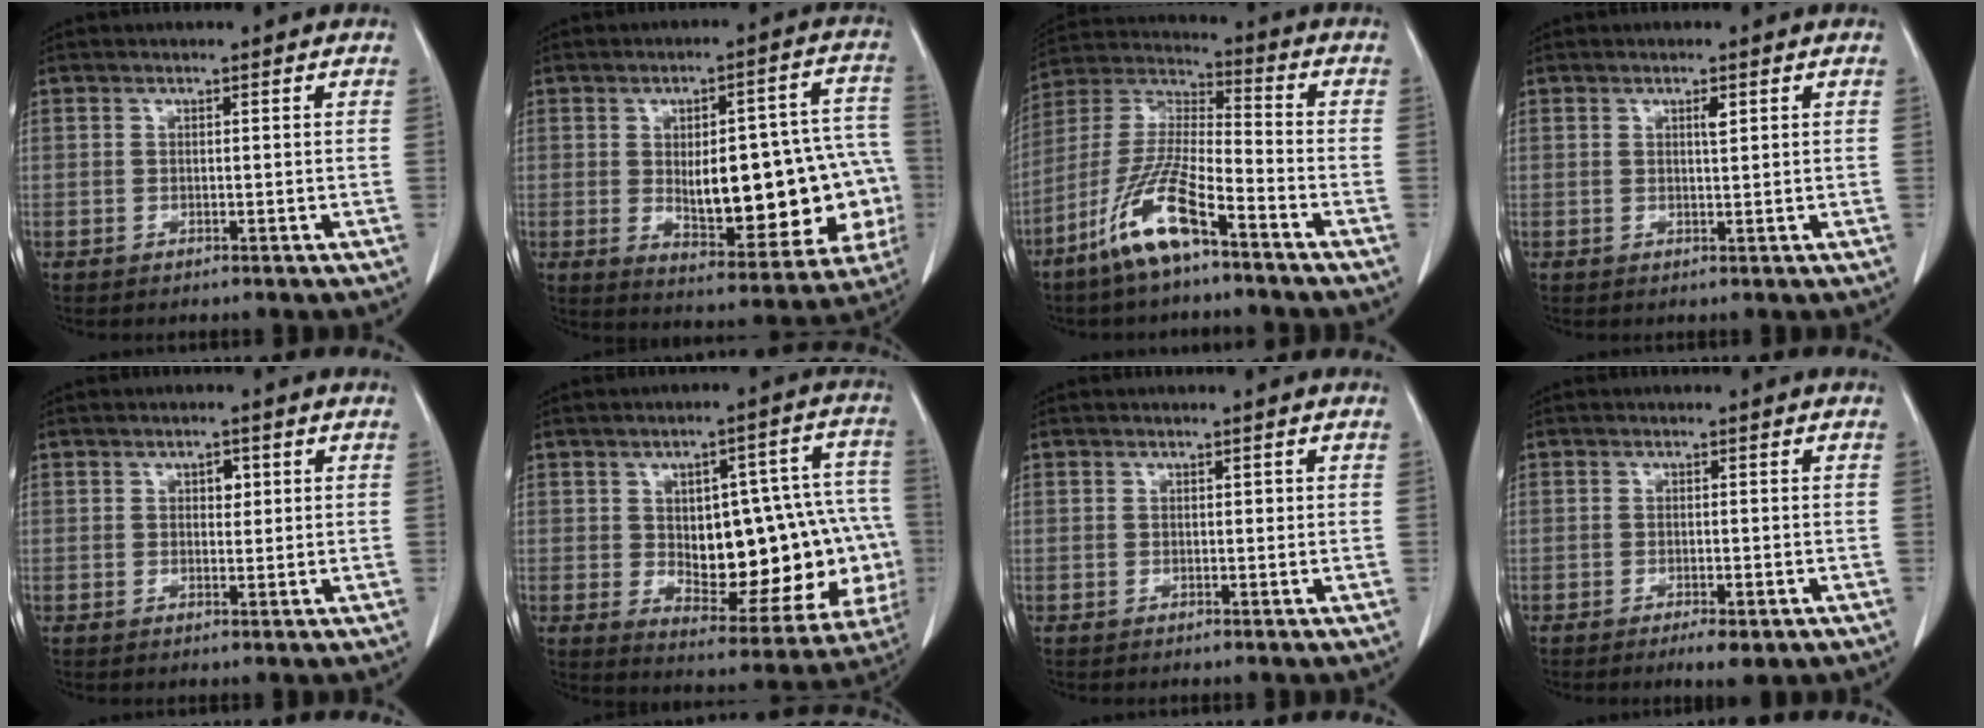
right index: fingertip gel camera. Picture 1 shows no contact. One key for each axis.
{"total": 21.5, "fx": -2.0, "fy": 7.9, "fz": 19.9, "tx": -0.208, "ty": 0.035, "tz": 0.005}
{"total": 12.4, "fx": -7.6, "fy": 1.9, "fz": 9.6, "tx": -0.204, "ty": -0.016, "tz": -0.151}
{"total": 1.4, "fx": 0.7, "fy": 0.3, "fz": 1.2, "tx": -0.020, "ty": -0.002, "tz": 0.009}
{"total": 1.9, "fx": 0.7, "fy": 1.2, "fz": 1.4, "tx": -0.016, "ty": 0.001, "tz": 0.008}
{"total": 22.5, "fx": -1.4, "fy": 9.5, "fz": 20.3, "tx": -0.213, "ty": 0.038, "tz": 0.015}
{"total": 0.5, "fx": 0.1, "fy": 0.3, "fz": 0.4, "tx": -0.002, "ty": 0.003, "tz": 0.001}
{"total": 3.2, "fx": -1.9, "fy": 0.8, "fz": 2.5, "tx": -0.032, "ty": -0.003, "tz": -0.022}